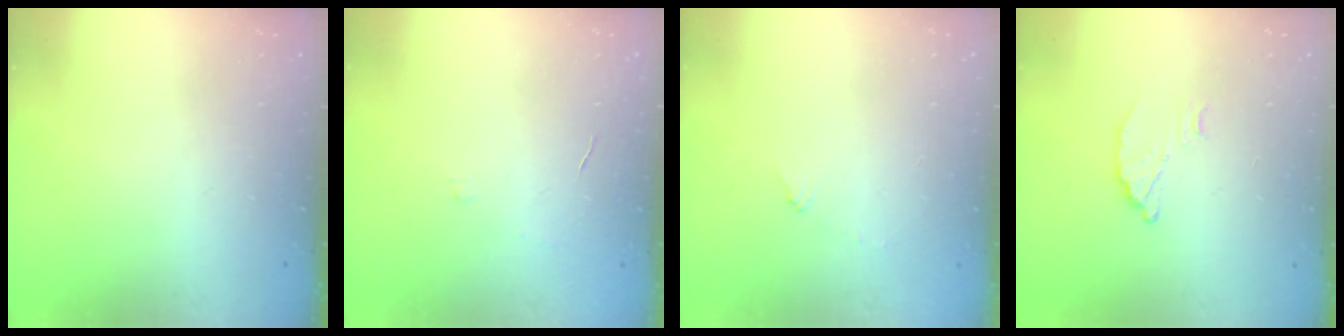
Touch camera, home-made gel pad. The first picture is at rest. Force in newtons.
{"total": 2.9, "press": 2.9, "slide": 0.2}
{"total": 3.6, "press": 3.6, "slide": 0.3}
{"total": 3.7, "press": 3.7, "slide": 0.1}